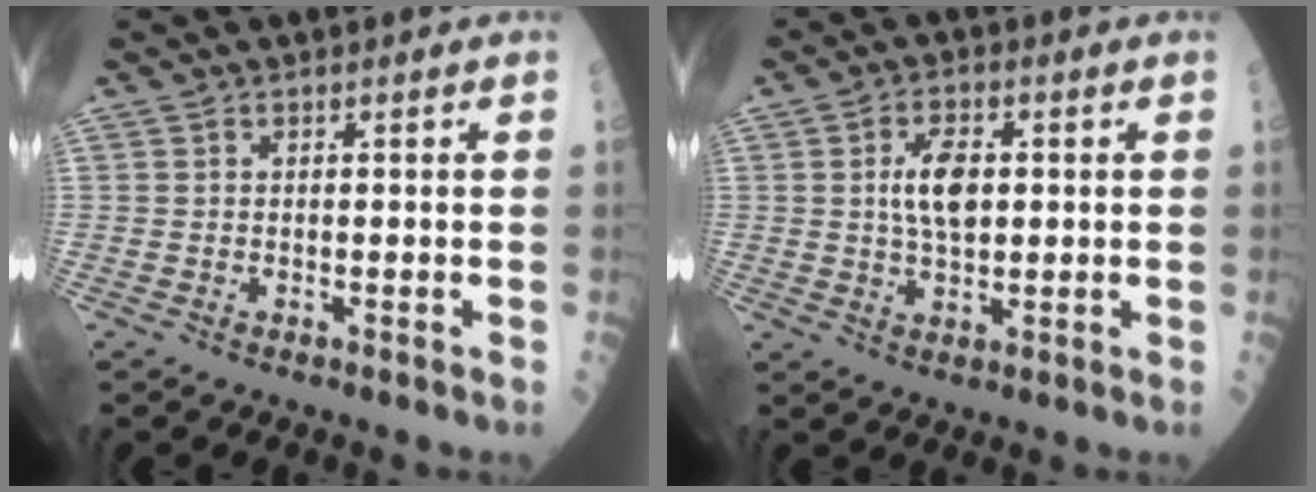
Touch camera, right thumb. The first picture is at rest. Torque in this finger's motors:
{"motor_torque": [1.06, 1.00, 0.71, 0.20, 0.05]}